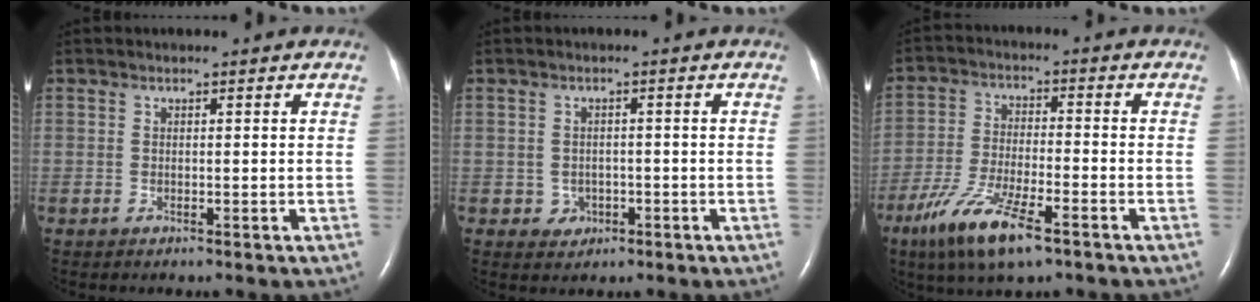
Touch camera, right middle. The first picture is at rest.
{"total": 2.3, "force": [-0.8, 2.0, 0.7], "torque": [-0.010, 0.007, -0.003]}
{"total": 10.9, "force": [-6.7, 2.2, 8.4], "torque": [-0.173, -0.022, -0.119]}